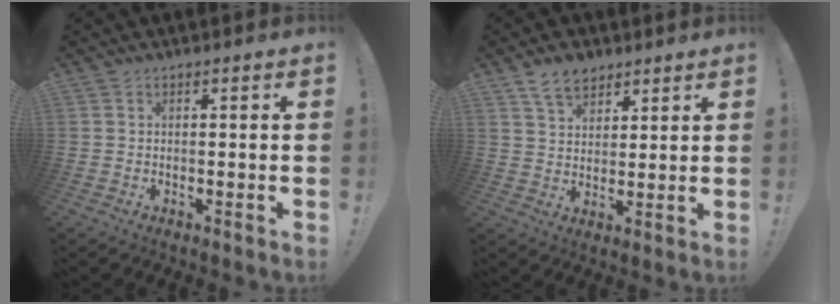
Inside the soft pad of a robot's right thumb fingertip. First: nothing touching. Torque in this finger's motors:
{"motor_torque": [-0.63, 0.76, 0.66, 0.43, 0.00]}